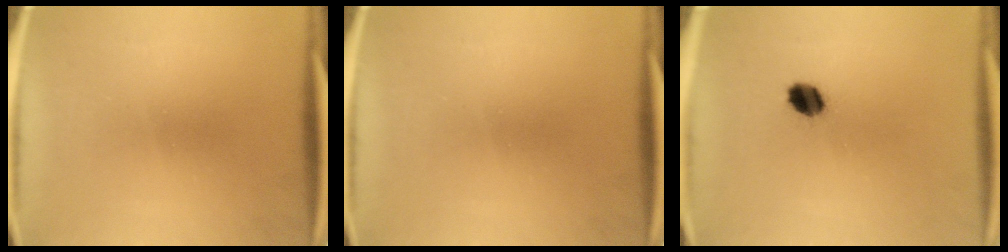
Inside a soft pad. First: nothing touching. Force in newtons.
{"total": 0.0}
{"total": 4.5}